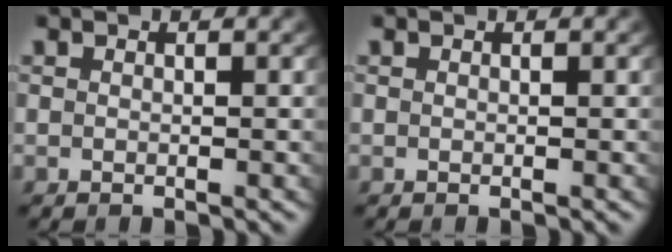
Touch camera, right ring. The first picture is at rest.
{"total": 0.7, "force": [-0.1, -0.6, -0.3], "torque": [0.004, -0.012, 0.009]}